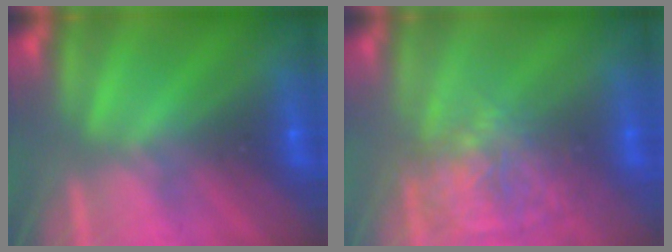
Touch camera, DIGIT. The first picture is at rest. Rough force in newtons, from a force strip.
{"total": 3.7}